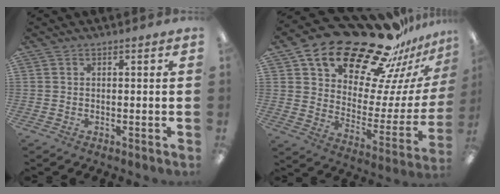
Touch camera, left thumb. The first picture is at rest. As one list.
[{"total": 24.0, "force": [19.4, 9.4, 10.6], "torque": [-0.164, -0.147, 0.335]}]